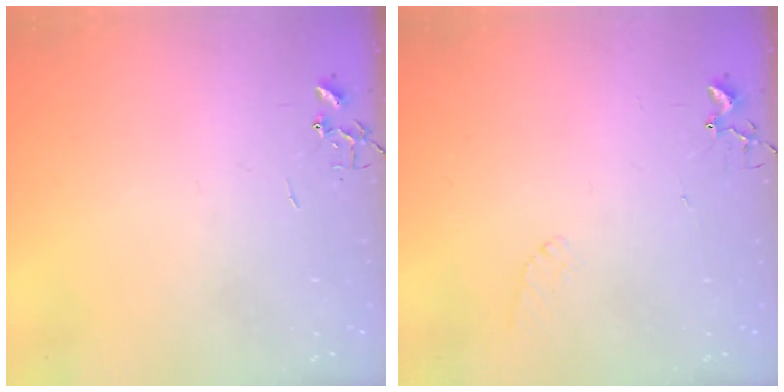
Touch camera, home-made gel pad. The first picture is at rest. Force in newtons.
{"total": 5.0, "press": 4.9, "slide": 0.7}